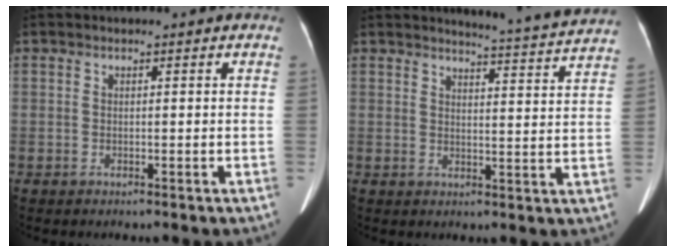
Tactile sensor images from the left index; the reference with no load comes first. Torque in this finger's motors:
{"motor_torque": [-0.41, -1.16, 0.00, 0.02]}